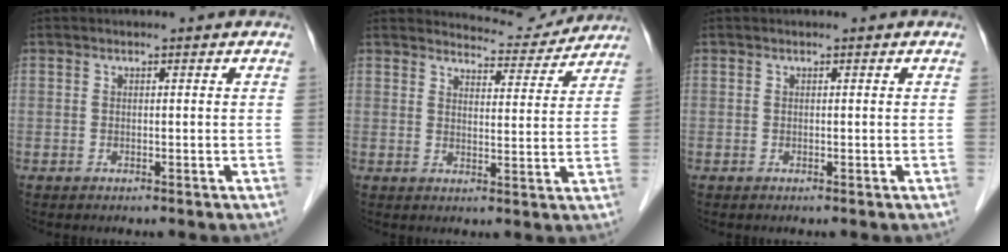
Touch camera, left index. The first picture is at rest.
{"total": 7.2, "force": [7.1, 1.0, -0.4], "torque": [0.007, -0.011, 0.083]}
{"total": 0.0}